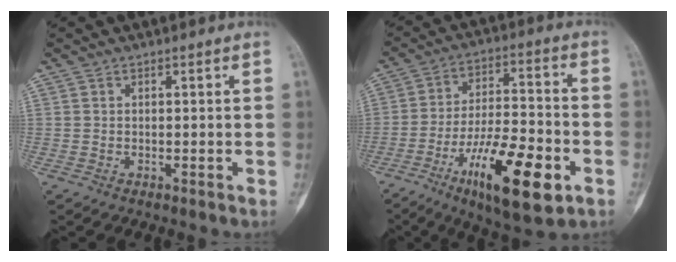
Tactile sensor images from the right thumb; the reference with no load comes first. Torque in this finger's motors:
{"motor_torque": [0.36, 0.63, 0.74, 0.11, 0.17]}